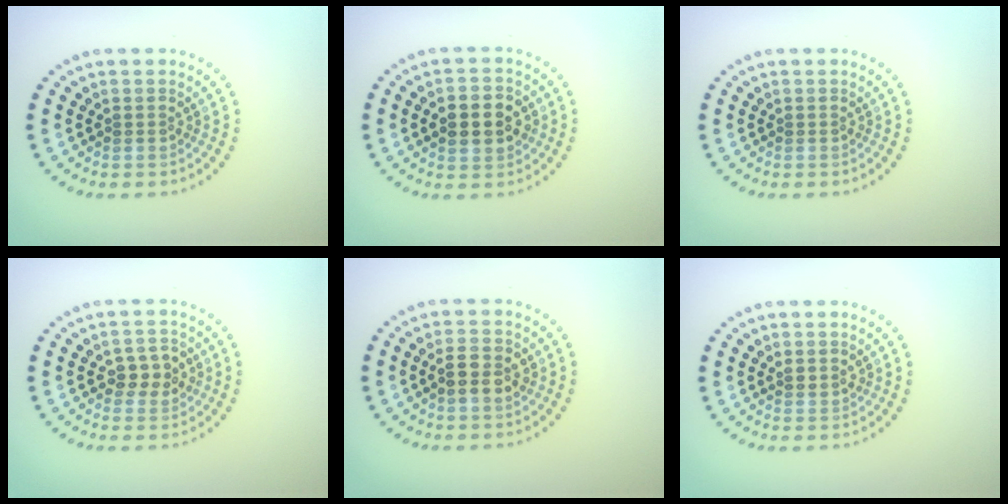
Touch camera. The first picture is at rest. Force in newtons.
{"total": 4.5, "press": 4.5, "slide": 0.1}
{"total": 0.0}
{"total": 2.6, "press": 2.6, "slide": 0.3}
{"total": 2.7, "press": 2.7, "slide": 0.4}
{"total": 0.7, "press": 0.5, "slide": 0.5}